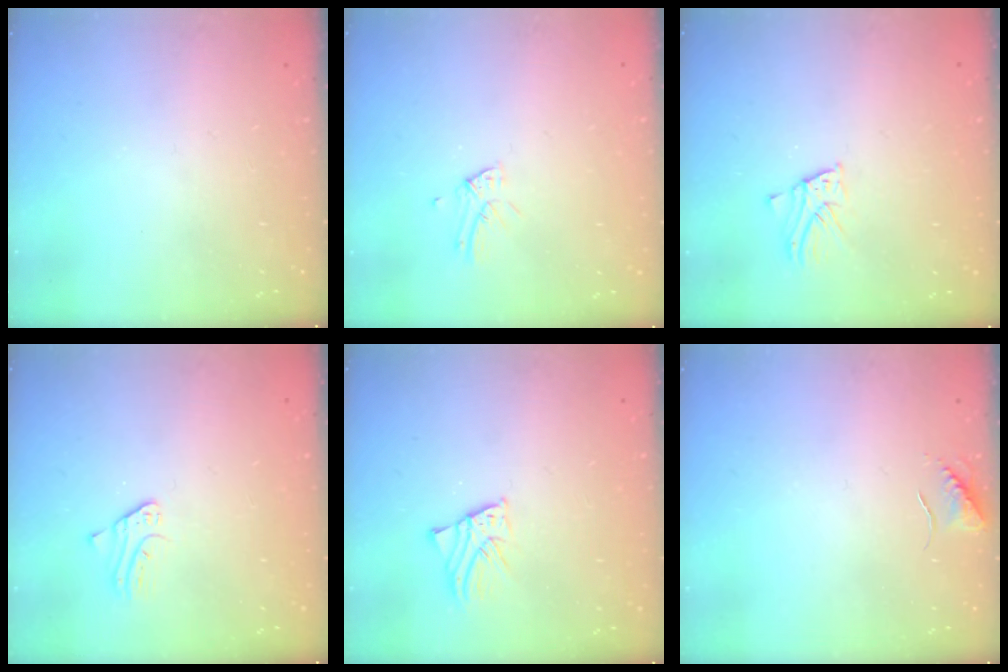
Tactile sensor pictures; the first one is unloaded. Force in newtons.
{"total": 3.0, "press": 3.0, "slide": 0.3}
{"total": 4.3, "press": 4.3, "slide": 0.2}
{"total": 1.8, "press": 1.7, "slide": 0.2}
{"total": 2.1, "press": 2.1, "slide": 0.2}
{"total": 5.7, "press": 5.6, "slide": 0.7}